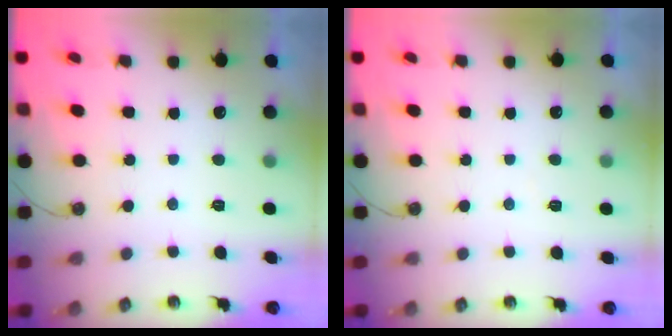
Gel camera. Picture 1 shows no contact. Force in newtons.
{"total": 3.3, "press": 3.3, "slide": 0.5}